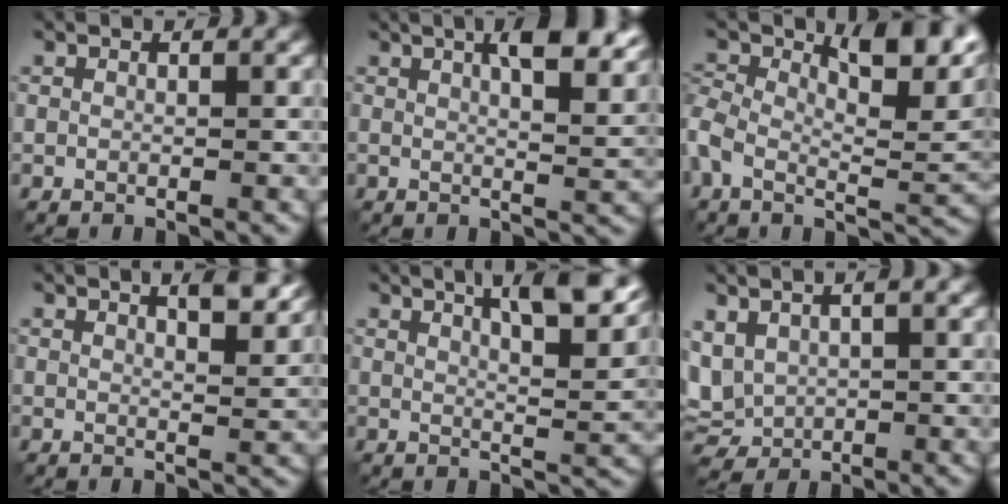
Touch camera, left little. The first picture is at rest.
{"total": 6.5, "force": [3.0, 1.9, 5.5], "torque": [-0.062, 0.013, 0.035]}
{"total": 9.7, "force": [2.7, 4.6, 8.0], "torque": [-0.137, -0.002, 0.033]}
{"total": 3.4, "force": [2.2, 0.9, 2.4], "torque": [-0.026, 0.001, 0.027]}
{"total": 7.8, "force": [4.5, 2.0, 6.0], "torque": [-0.067, 0.019, 0.052]}
{"total": 4.5, "force": [1.2, 3.2, 3.0], "torque": [-0.069, 0.001, 0.022]}